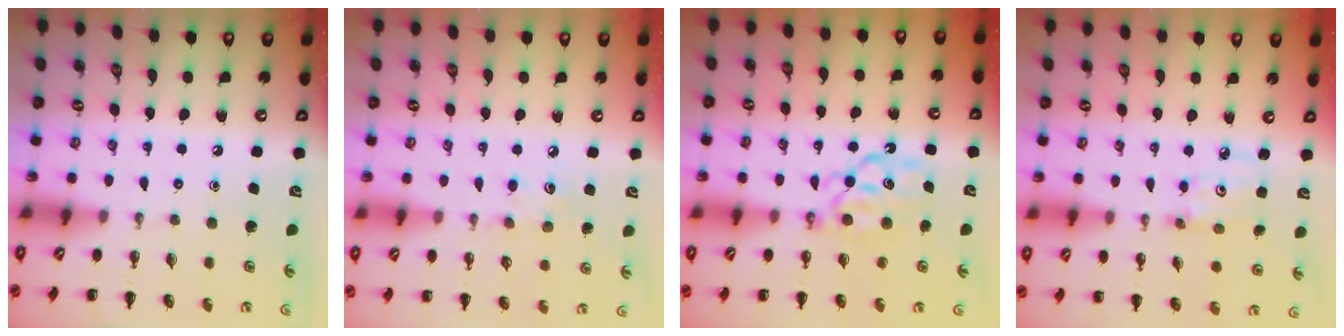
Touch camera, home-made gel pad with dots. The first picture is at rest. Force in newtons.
{"total": 6.7, "press": 6.5, "slide": 1.7}
{"total": 8.5, "press": 8.4, "slide": 1.1}
{"total": 2.8, "press": 2.8, "slide": 0.4}